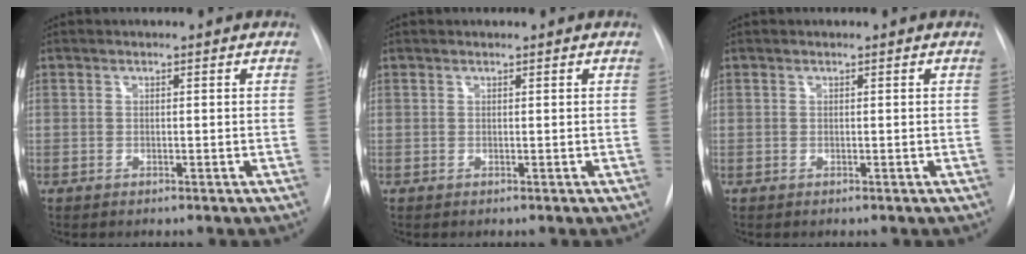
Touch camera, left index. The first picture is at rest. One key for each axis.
{"total": 0.0}
{"total": 0.0}